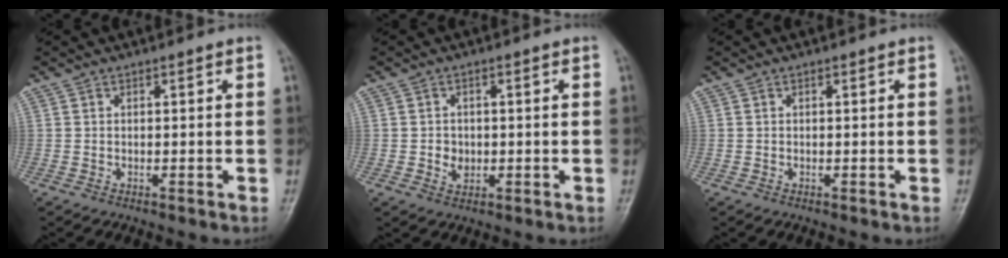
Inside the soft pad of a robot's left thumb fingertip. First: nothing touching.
{"total": 2.9, "force": [-0.3, 2.5, 1.5], "torque": [-0.013, 0.002, -0.003]}
{"total": 0.0}